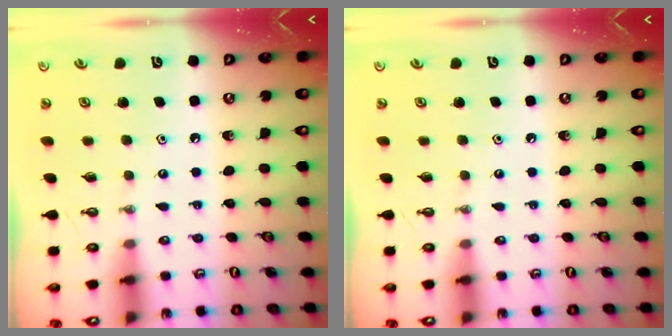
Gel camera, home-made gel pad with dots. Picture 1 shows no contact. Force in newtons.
{"total": 0.0}